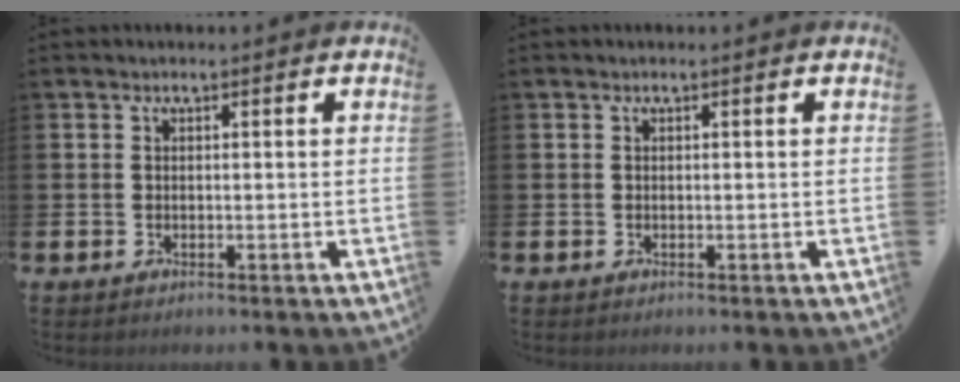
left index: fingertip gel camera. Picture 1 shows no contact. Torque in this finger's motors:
{"motor_torque": [-0.07, 0.10, 0.01, -0.01]}